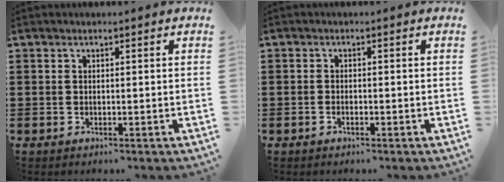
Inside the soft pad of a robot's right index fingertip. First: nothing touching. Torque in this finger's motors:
{"motor_torque": [-0.89, 0.69, -0.01, -0.01]}